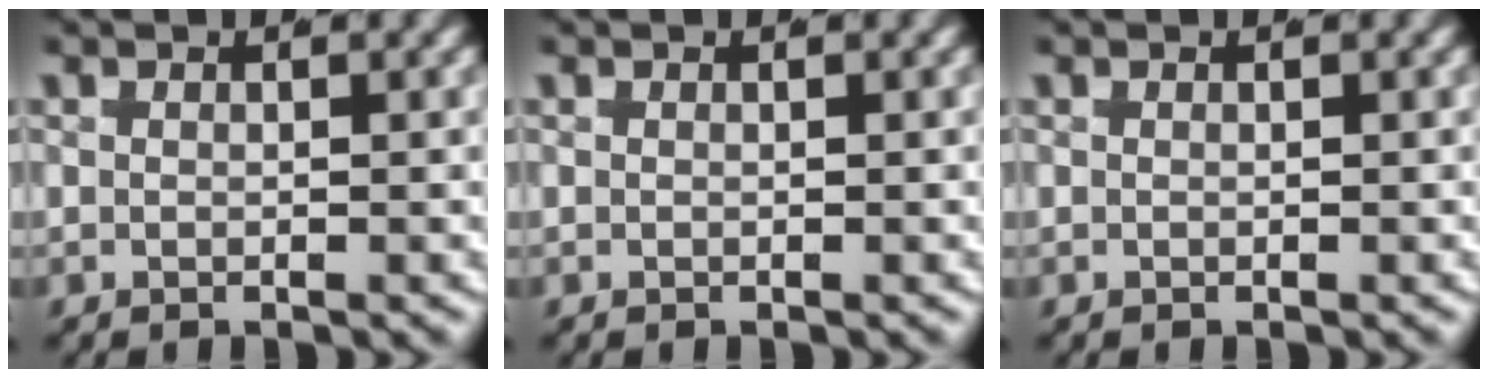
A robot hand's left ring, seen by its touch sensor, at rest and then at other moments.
{"total": 0.0}
{"total": 0.0}